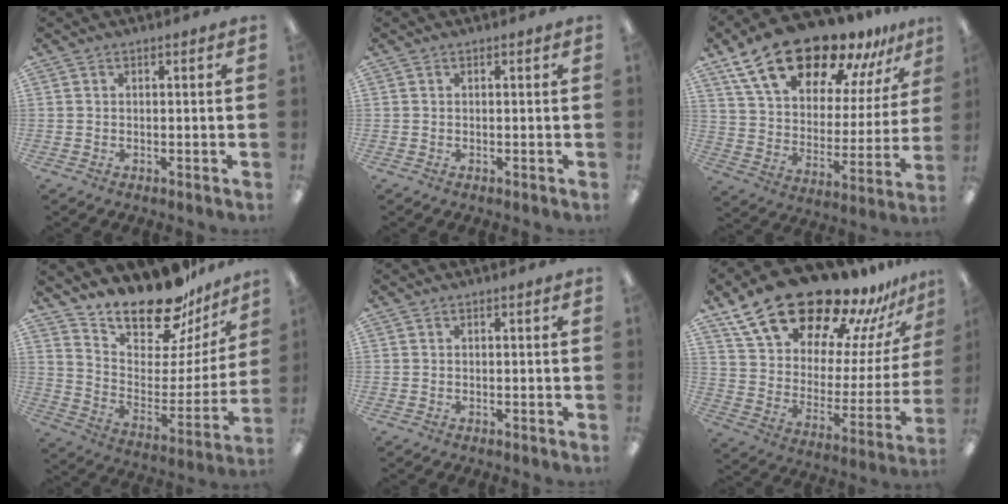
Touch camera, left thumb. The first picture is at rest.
{"total": 0.0}
{"total": 22.6, "force": [17.4, 9.3, 11.2], "torque": [-0.196, -0.114, 0.304]}
{"total": 19.0, "force": [16.8, 6.6, 6.0], "torque": [-0.090, -0.143, 0.289]}
{"total": 0.0}
{"total": 24.1, "force": [19.1, 9.9, 10.8], "torque": [-0.174, -0.137, 0.337]}